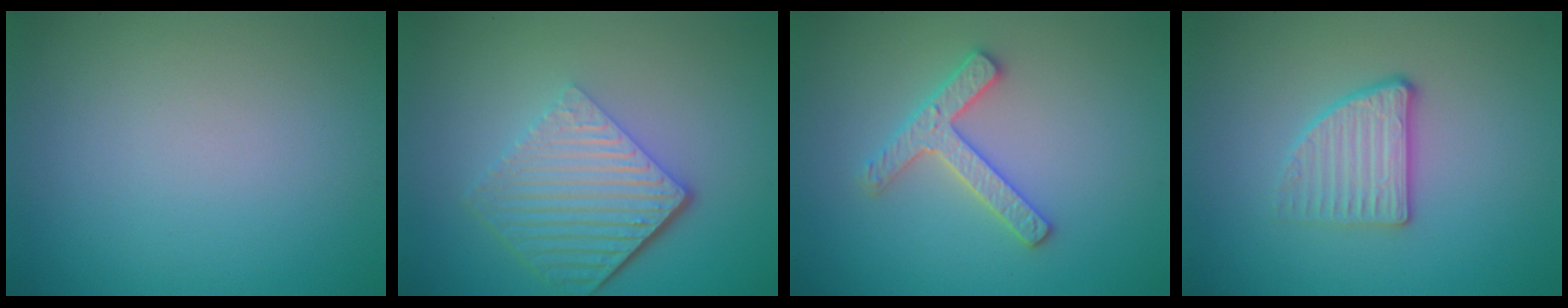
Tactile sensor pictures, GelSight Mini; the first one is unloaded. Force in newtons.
{"total": 6.3, "press": 4.2, "slide": 4.7}
{"total": 2.7, "press": 2.6, "slide": 0.5}
{"total": 2.7, "press": 2.4, "slide": 1.2}